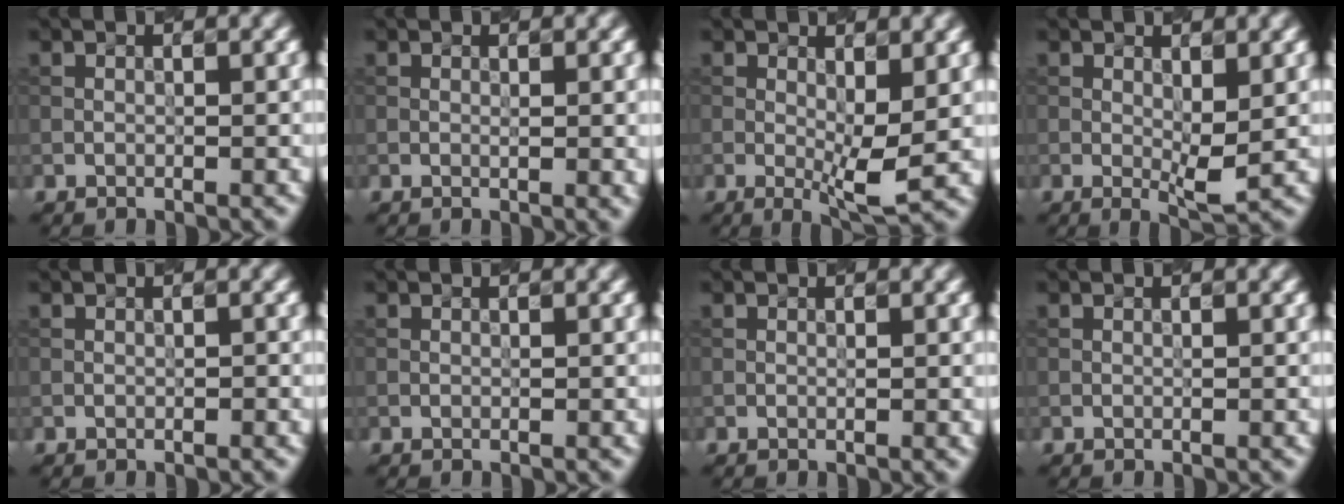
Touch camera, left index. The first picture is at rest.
{"total": 1.3, "force": [0.0, 0.3, 1.3], "torque": [-0.017, 0.002, 0.001]}
{"total": 4.6, "force": [0.1, 0.9, 4.5], "torque": [-0.076, -0.012, 0.007]}
{"total": 2.4, "force": [0.3, 0.5, 2.3], "torque": [-0.044, -0.006, 0.009]}
{"total": 0.0}
{"total": 0.0}
{"total": 0.5, "force": [0.0, 0.1, 0.5], "torque": [-0.007, 0.001, -0.001]}
{"total": 0.0}